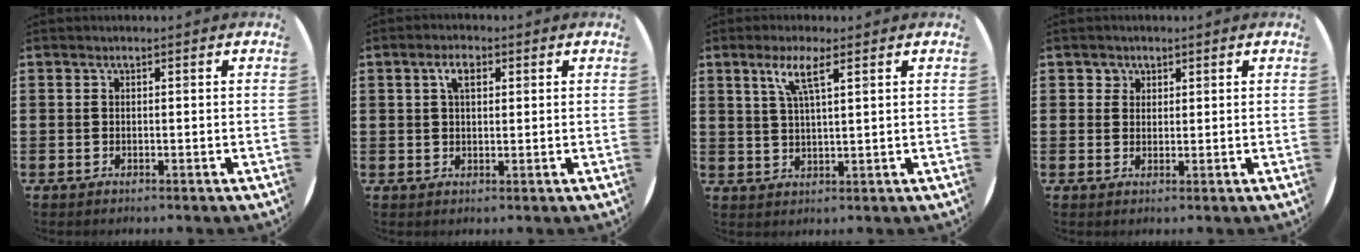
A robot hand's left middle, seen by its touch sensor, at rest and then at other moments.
{"total": 3.2, "force": [1.6, 1.5, 2.3], "torque": [-0.043, 0.006, 0.025]}
{"total": 4.7, "force": [2.8, 0.7, 3.7], "torque": [-0.081, 0.007, 0.046]}
{"total": 1.7, "force": [1.2, 1.2, 0.1], "torque": [0.012, -0.003, 0.021]}